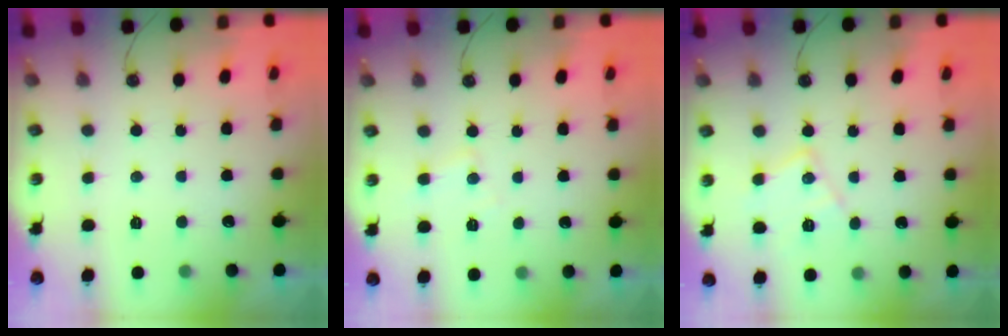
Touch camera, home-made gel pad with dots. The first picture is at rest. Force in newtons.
{"total": 6.2, "press": 6.2, "slide": 0.7}
{"total": 10.6, "press": 10.6, "slide": 0.6}